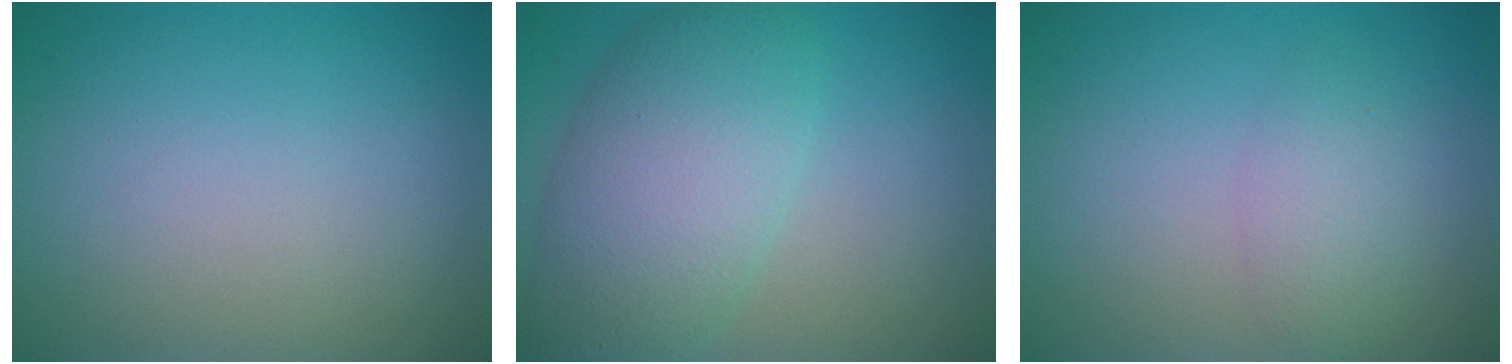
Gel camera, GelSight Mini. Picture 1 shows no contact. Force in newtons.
{"total": 7.6, "press": 7.6, "slide": 0.4}
{"total": 2.1, "press": 2.1, "slide": 0.1}